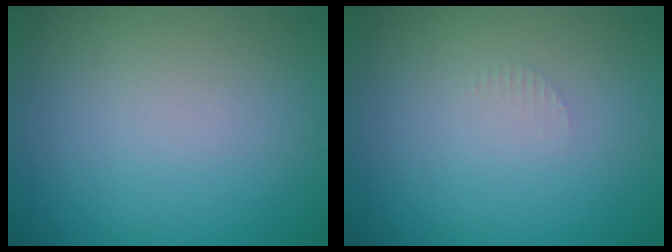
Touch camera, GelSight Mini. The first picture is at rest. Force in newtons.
{"total": 0.7, "press": 0.6, "slide": 0.1}